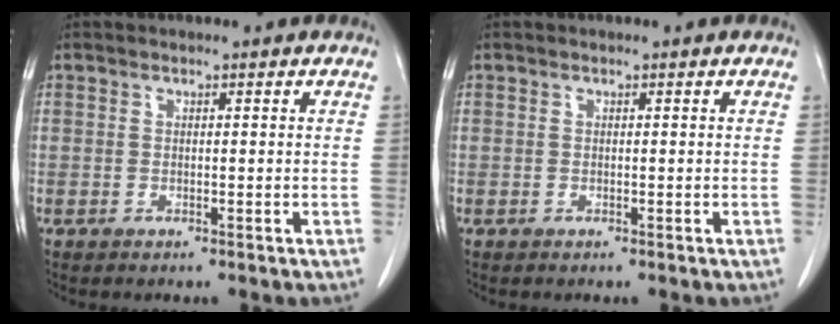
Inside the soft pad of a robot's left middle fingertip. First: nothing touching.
{"total": 0.0}